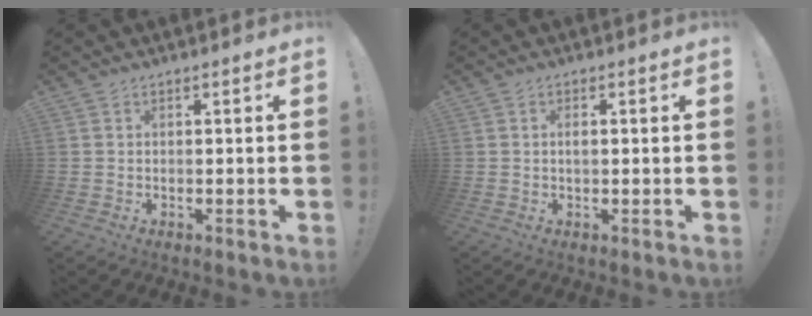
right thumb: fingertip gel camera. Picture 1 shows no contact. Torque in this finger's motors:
{"motor_torque": [-0.07, 0.01, -0.23, -0.03, 0.00]}